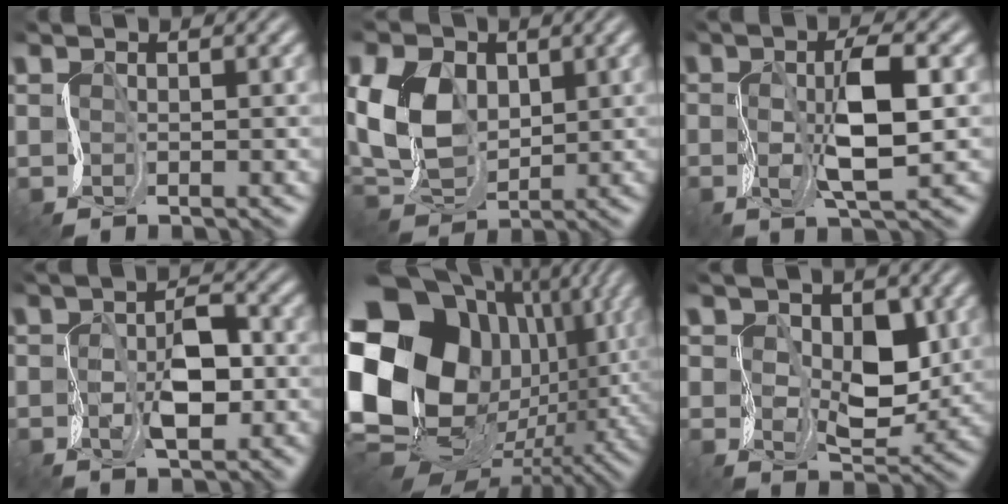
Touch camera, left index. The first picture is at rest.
{"total": 6.0, "force": [1.0, 4.5, 3.9], "torque": [-0.124, 0.003, 0.021]}
{"total": 4.4, "force": [-0.2, 0.8, 4.3], "torque": [-0.101, -0.002, 0.001]}
{"total": 3.6, "force": [-1.1, 1.8, 2.9], "torque": [-0.070, -0.005, -0.012]}
{"total": 19.3, "force": [0.8, 15.2, 11.8], "torque": [-0.256, -0.020, 0.034]}
{"total": 4.4, "force": [0.0, 3.2, 3.1], "torque": [-0.068, -0.014, 0.010]}